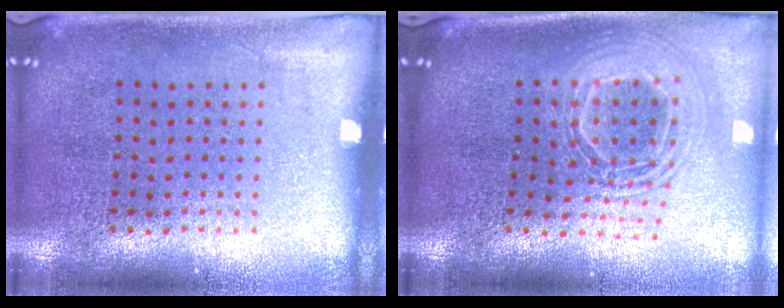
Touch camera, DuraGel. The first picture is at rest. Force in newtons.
{"total": 2.1, "press": 1.7, "slide": 1.3}